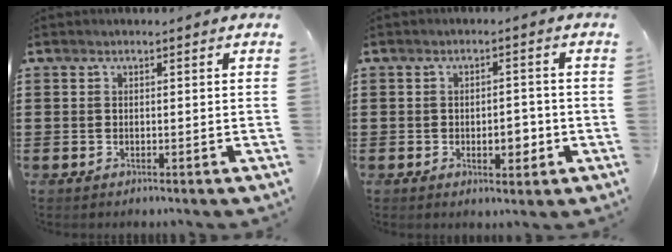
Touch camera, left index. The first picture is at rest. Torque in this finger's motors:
{"motor_torque": [0.16, 0.04, 0.31, 0.06]}